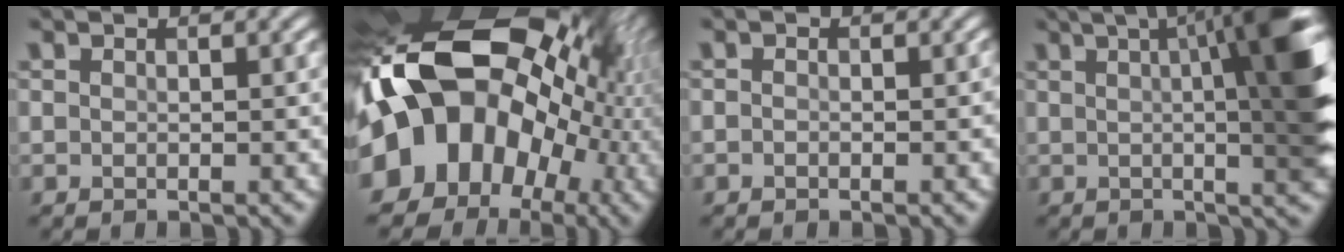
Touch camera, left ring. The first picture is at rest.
{"total": 17.3, "force": [-0.7, 13.2, 11.1], "torque": [-0.212, 0.003, -0.026]}
{"total": 0.8, "force": [-0.8, 0.1, -0.2], "torque": [-0.004, -0.003, -0.022]}
{"total": 11.6, "force": [2.6, 2.9, 10.9], "torque": [-0.102, 0.021, 0.012]}